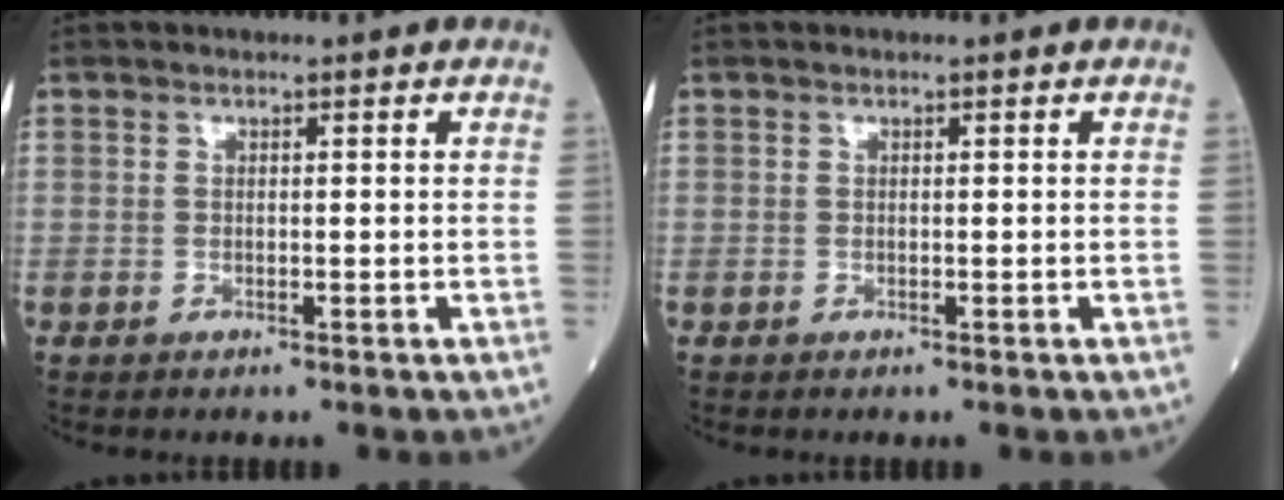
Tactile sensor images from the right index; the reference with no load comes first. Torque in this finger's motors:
{"motor_torque": [0.00, 0.00, 0.00, 0.00]}